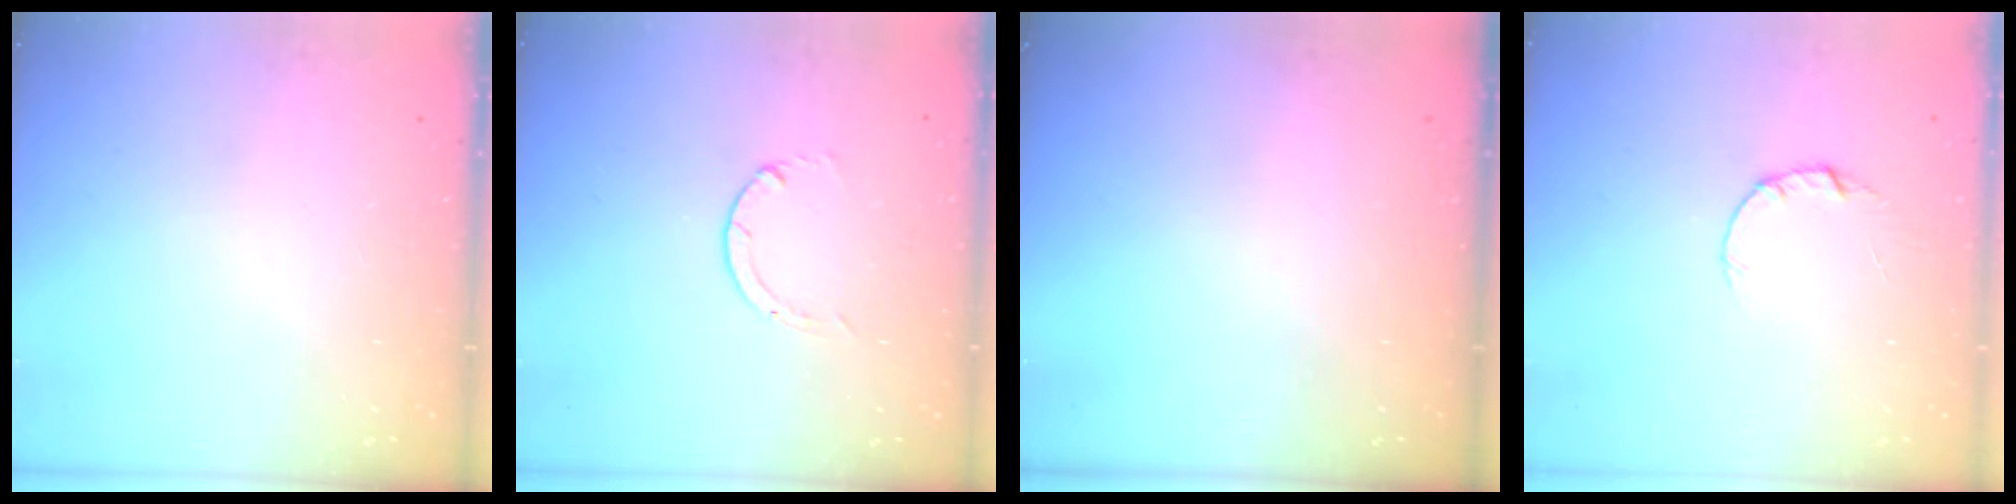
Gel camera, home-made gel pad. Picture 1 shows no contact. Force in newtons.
{"total": 0.6, "press": 0.5, "slide": 0.1}
{"total": 0.0}
{"total": 2.0, "press": 2.0, "slide": 0.2}